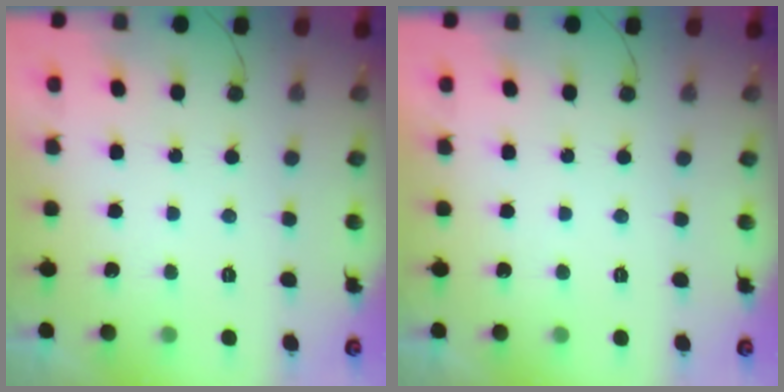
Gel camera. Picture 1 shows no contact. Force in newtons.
{"total": 1.7, "press": 1.7, "slide": 0.1}